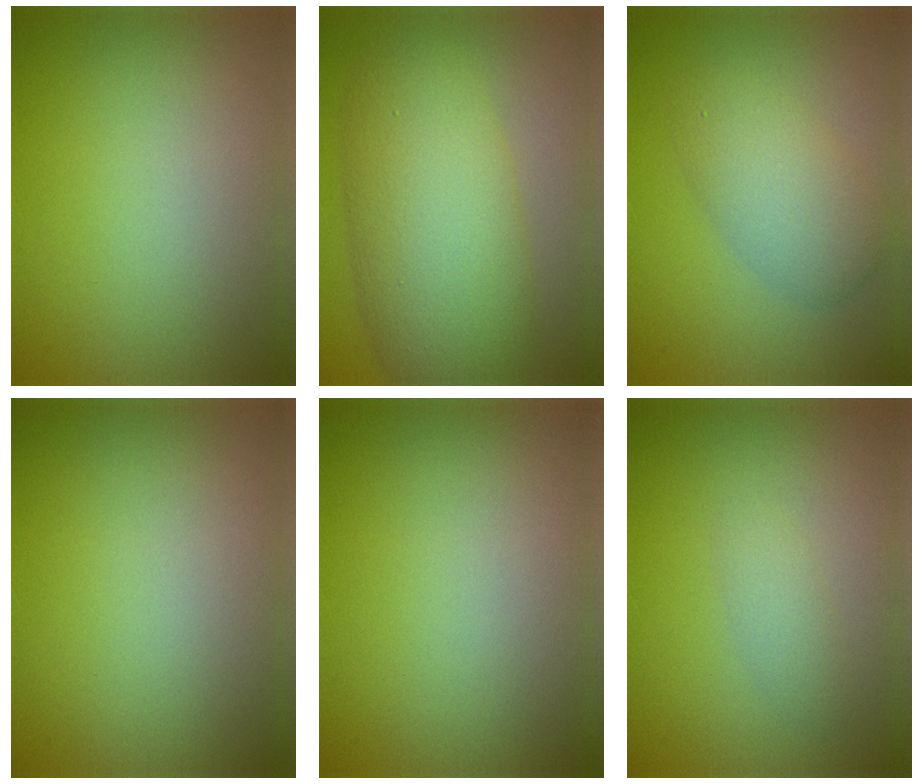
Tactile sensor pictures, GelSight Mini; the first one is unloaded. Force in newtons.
{"total": 9.5, "press": 9.5, "slide": 0.1}
{"total": 4.1, "press": 4.1, "slide": 0.2}
{"total": 0.0}
{"total": 0.0}
{"total": 1.3, "press": 1.3, "slide": 0.0}